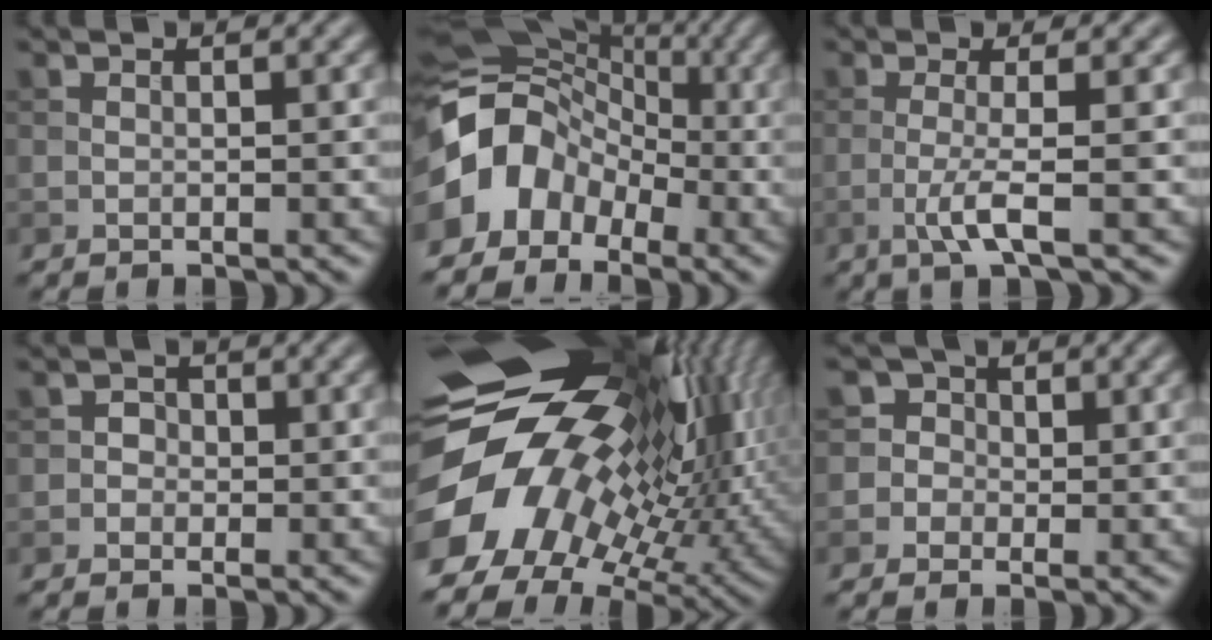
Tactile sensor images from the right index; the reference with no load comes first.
{"total": 9.3, "force": [-2.8, 7.5, 4.8], "torque": [-0.084, 0.011, -0.064]}
{"total": 3.0, "force": [-0.9, 0.4, 2.8], "torque": [-0.057, -0.001, -0.026]}
{"total": 1.3, "force": [-0.2, 1.3, 0.3], "torque": [0.014, 0.001, -0.009]}
{"total": 18.7, "force": [0.3, 12.4, 13.9], "torque": [-0.249, -0.037, 0.030]}
{"total": 3.8, "force": [0.3, 3.8, 0.6], "torque": [0.017, 0.027, -0.018]}